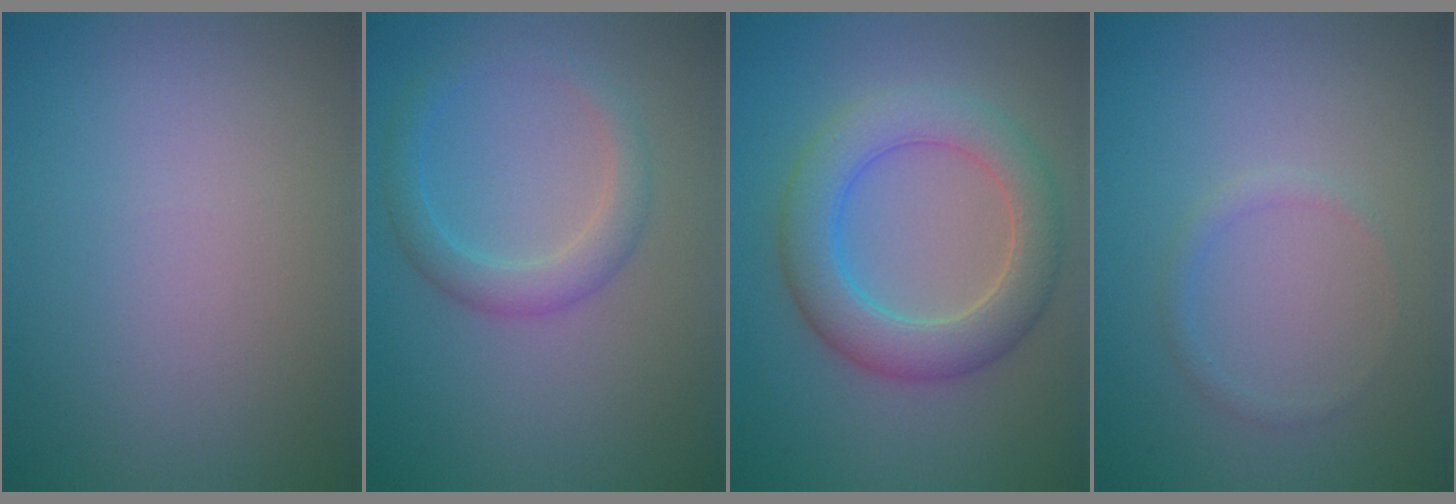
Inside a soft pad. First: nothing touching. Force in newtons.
{"total": 2.9, "press": 2.8, "slide": 0.2}
{"total": 4.7, "press": 4.7, "slide": 0.5}
{"total": 0.9, "press": 0.9, "slide": 0.1}